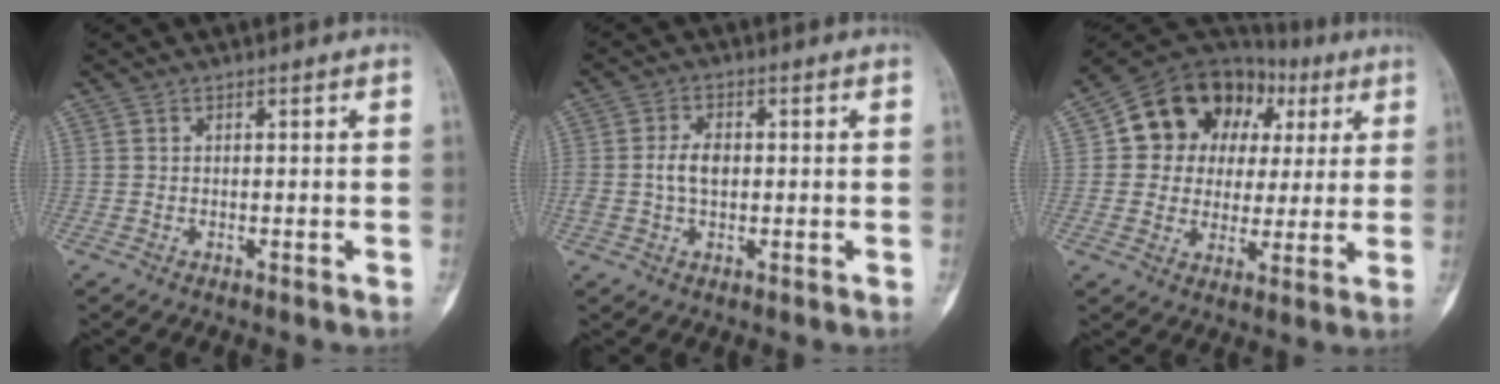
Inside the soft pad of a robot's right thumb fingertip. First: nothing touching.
{"total": 4.4, "force": [0.0, 2.7, 3.4], "torque": [-0.068, 0.009, -0.001]}
{"total": 17.3, "force": [4.9, 14.1, 8.8], "torque": [-0.086, 0.031, 0.082]}